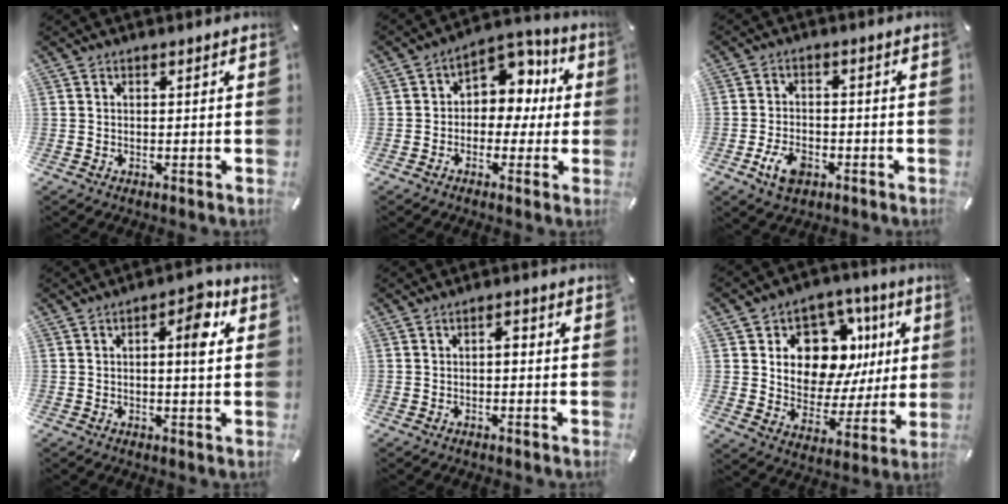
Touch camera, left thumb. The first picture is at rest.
{"total": 7.9, "force": [0.8, 6.9, 3.7], "torque": [-0.048, -0.007, 0.012]}
{"total": 6.5, "force": [-2.9, 4.2, 3.9], "torque": [-0.086, 0.011, -0.054]}
{"total": 6.2, "force": [1.3, 2.1, 5.7], "torque": [-0.065, -0.007, 0.010]}
{"total": 2.0, "force": [-0.5, 0.9, 1.7], "torque": [-0.035, 0.008, -0.013]}
{"total": 13.4, "force": [4.9, 10.1, 7.3], "torque": [-0.110, -0.034, 0.095]}